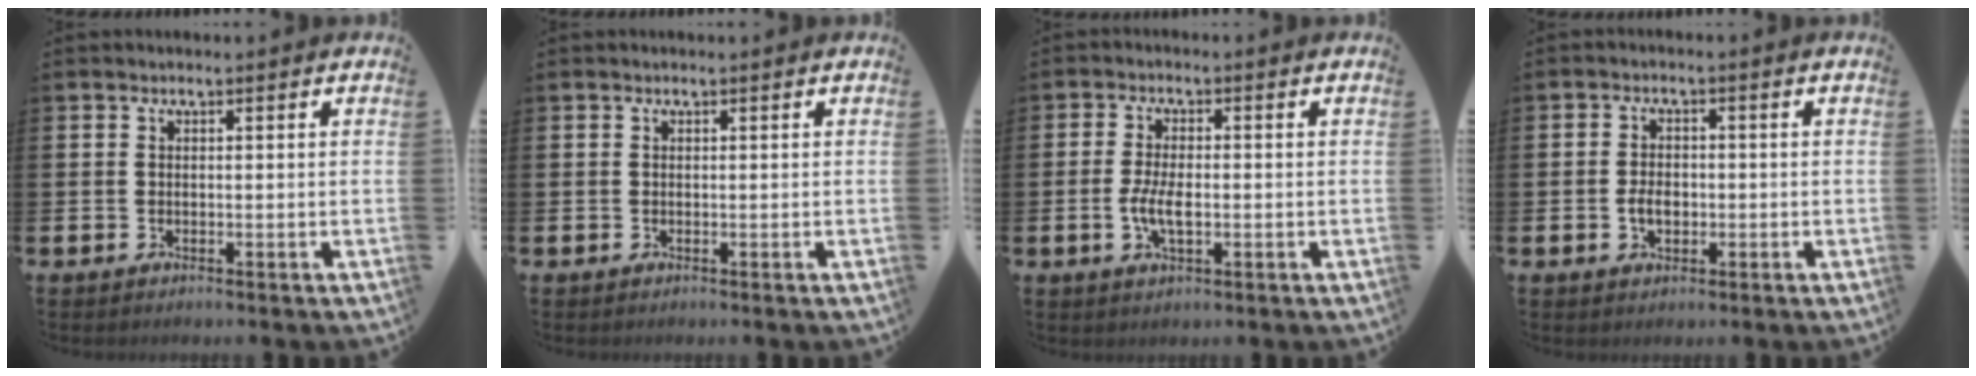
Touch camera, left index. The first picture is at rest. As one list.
[{"total": 0.0}, {"total": 4.2, "force": [-0.7, 1.8, 3.7], "torque": [-0.069, 0.000, -0.014]}, {"total": 2.9, "force": [-0.6, 1.9, 2.0], "torque": [-0.021, -0.004, -0.016]}]